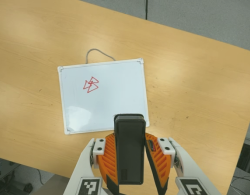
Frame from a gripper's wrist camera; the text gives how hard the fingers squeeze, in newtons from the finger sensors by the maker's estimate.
{"total": 5.4, "left": 4.3, "right": 6.4}